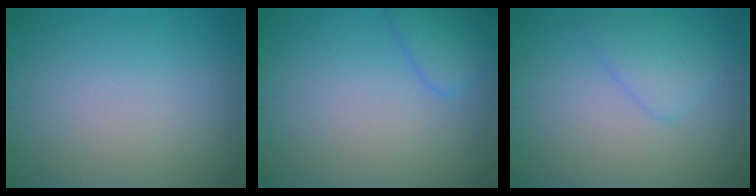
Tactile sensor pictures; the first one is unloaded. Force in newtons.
{"total": 2.5, "press": 2.5, "slide": 0.2}
{"total": 2.6, "press": 2.6, "slide": 0.0}